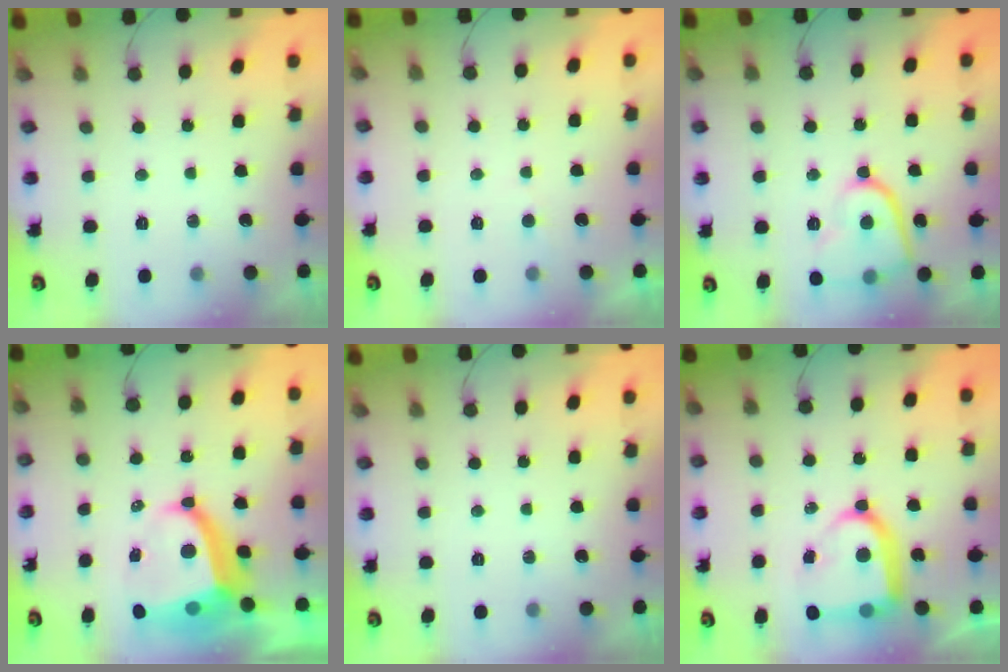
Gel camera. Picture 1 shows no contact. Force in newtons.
{"total": 1.6, "press": 1.6, "slide": 0.2}
{"total": 11.3, "press": 11.2, "slide": 1.5}
{"total": 9.1, "press": 9.0, "slide": 1.1}
{"total": 0.0}
{"total": 15.7, "press": 15.6, "slide": 1.6}